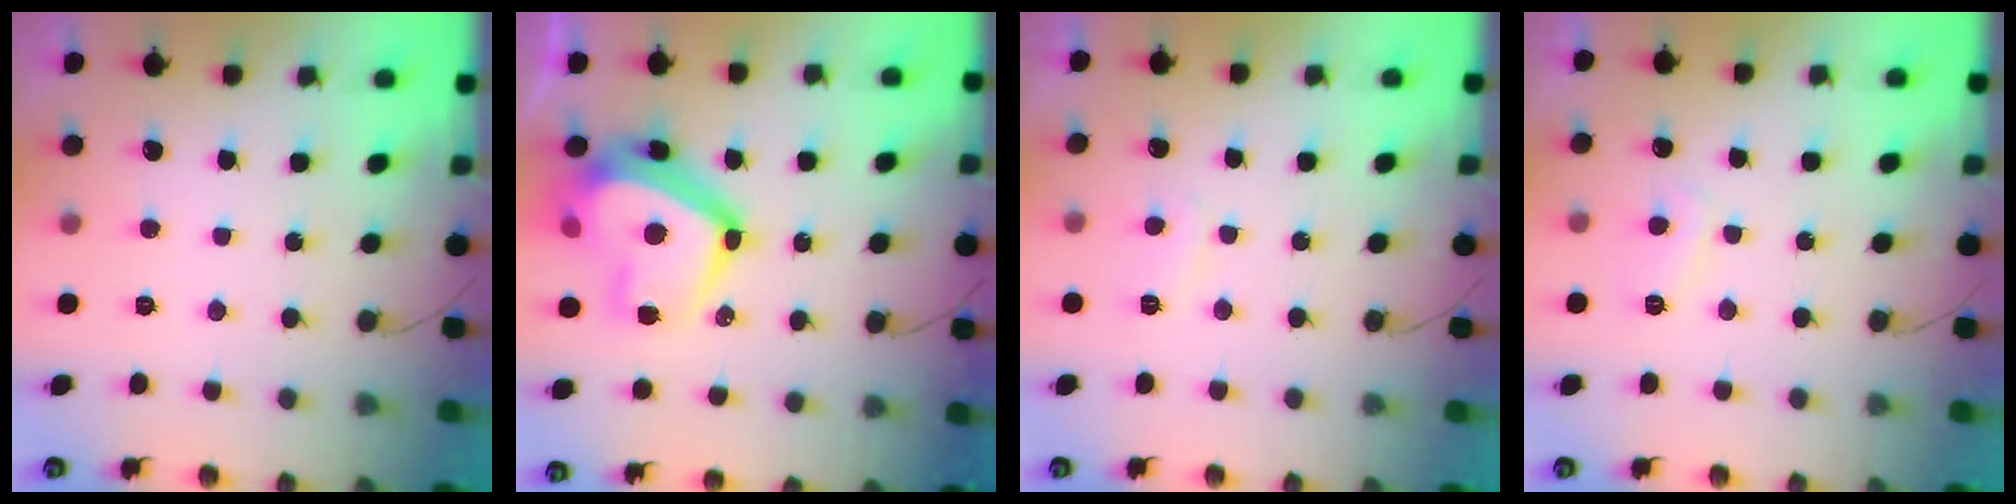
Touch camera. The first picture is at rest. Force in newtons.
{"total": 18.9, "press": 18.8, "slide": 2.1}
{"total": 2.6, "press": 2.5, "slide": 0.7}
{"total": 2.9, "press": 2.9, "slide": 0.1}